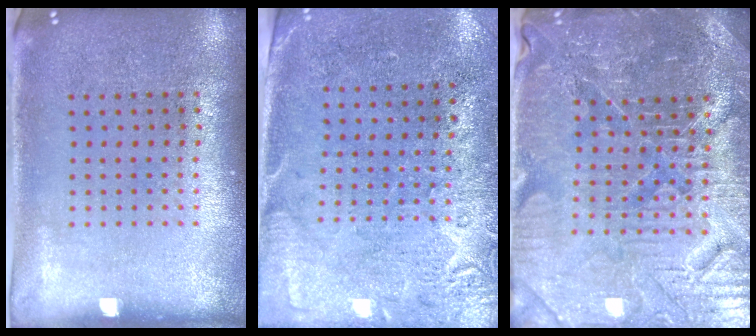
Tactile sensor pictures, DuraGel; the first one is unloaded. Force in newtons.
{"total": 2.7, "press": 2.3, "slide": 1.4}
{"total": 5.2, "press": 5.0, "slide": 1.4}